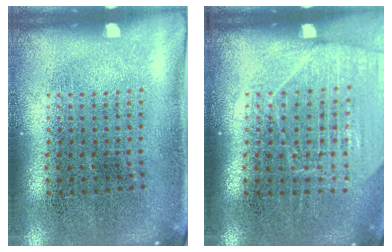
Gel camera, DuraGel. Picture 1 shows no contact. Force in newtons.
{"total": 1.6, "press": 1.6, "slide": 0.3}